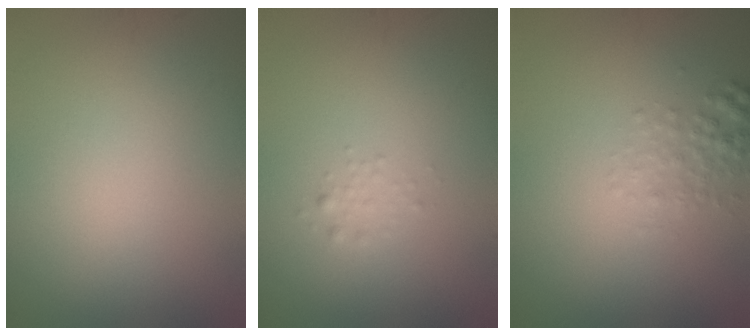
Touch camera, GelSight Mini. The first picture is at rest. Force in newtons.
{"total": 0.8, "press": 0.8, "slide": 0.0}
{"total": 1.7, "press": 1.7, "slide": 0.1}